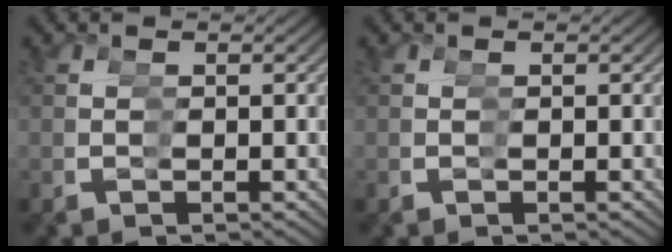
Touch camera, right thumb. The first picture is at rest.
{"total": 0.0}